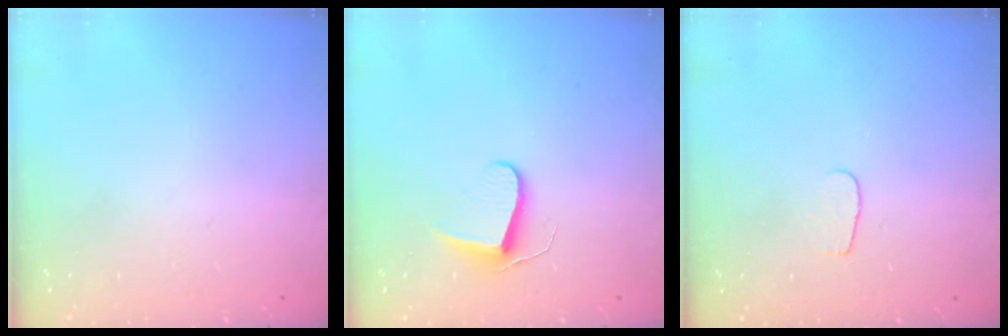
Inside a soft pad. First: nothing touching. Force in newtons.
{"total": 7.0, "press": 7.0, "slide": 0.6}
{"total": 3.2, "press": 3.2, "slide": 0.3}